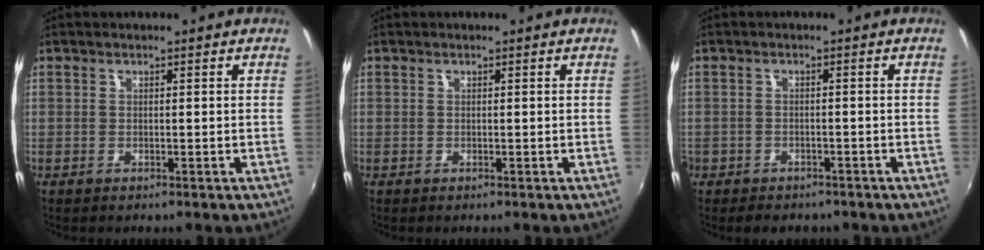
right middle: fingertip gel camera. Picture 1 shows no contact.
{"total": 0.0}
{"total": 3.9, "force": [-2.9, 2.4, 1.0], "torque": [-0.031, -0.003, -0.042]}